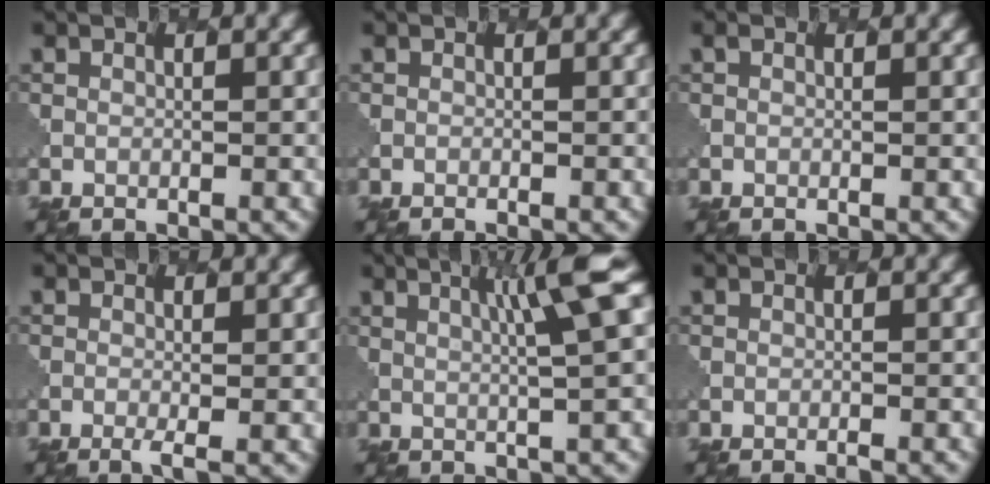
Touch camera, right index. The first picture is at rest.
{"total": 0.5, "force": [-0.4, 0.1, 0.2], "torque": [0.005, -0.001, -0.006]}
{"total": 0.0}
{"total": 1.5, "force": [-0.4, 0.3, 1.5], "torque": [-0.021, 0.000, -0.010]}
{"total": 5.7, "force": [1.9, 0.4, 5.3], "torque": [-0.071, 0.017, 0.037]}
{"total": 0.8, "force": [-0.6, 0.1, 0.5], "torque": [0.002, 0.000, -0.010]}